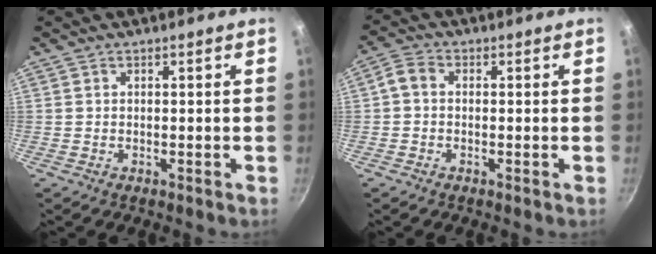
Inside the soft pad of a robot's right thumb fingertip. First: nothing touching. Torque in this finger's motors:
{"motor_torque": [0.45, 0.25, 0.38, -0.75, -0.02]}